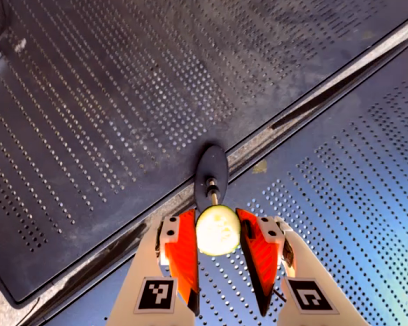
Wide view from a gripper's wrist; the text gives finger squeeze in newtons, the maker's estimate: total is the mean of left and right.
{"total": 7.9, "left": 7.8, "right": 8.1}